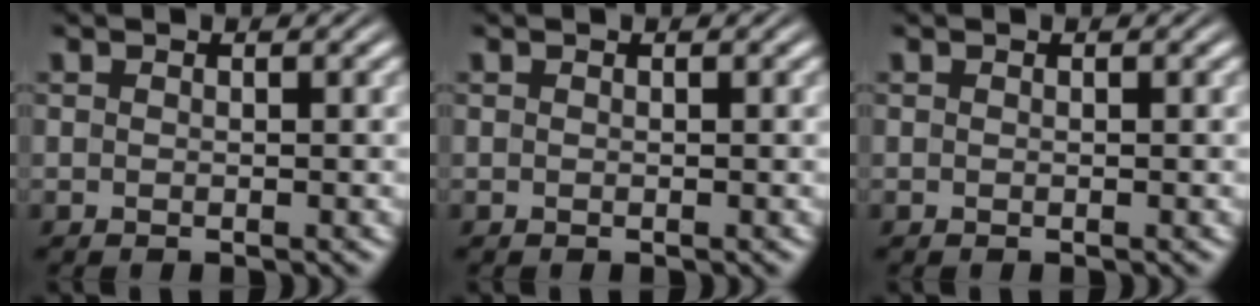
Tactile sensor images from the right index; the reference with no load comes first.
{"total": 0.0}
{"total": 0.0}